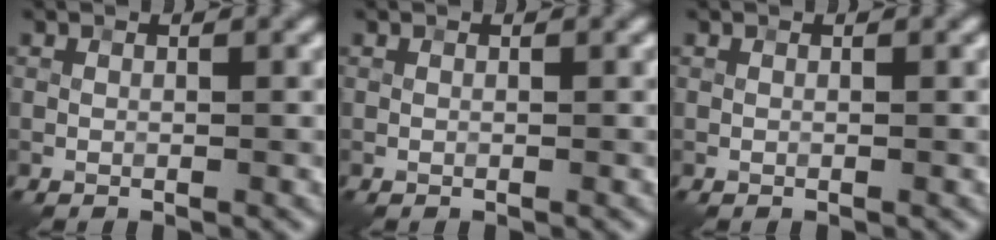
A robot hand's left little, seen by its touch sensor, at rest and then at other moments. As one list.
[{"total": 0.0}, {"total": 0.0}]